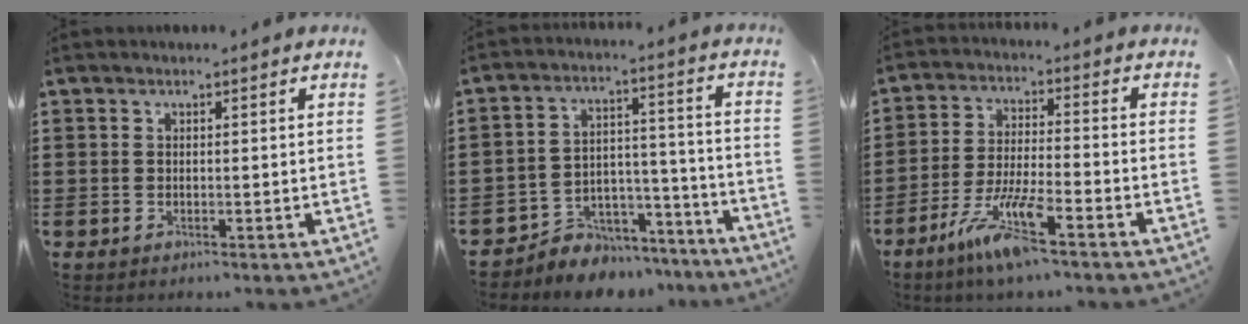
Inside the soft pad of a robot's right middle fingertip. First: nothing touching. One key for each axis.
{"total": 6.0, "fx": -5.4, "fy": 2.6, "fz": 0.2, "tx": -0.004, "ty": 0.021, "tz": -0.108}
{"total": 8.6, "fx": -5.8, "fy": 0.9, "fz": 6.2, "tx": -0.130, "ty": -0.007, "tz": -0.110}